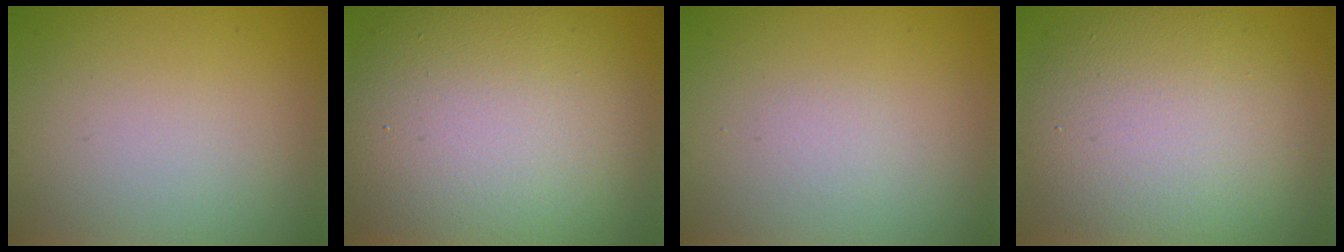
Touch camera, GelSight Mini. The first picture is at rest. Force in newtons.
{"total": 12.9, "press": 12.8, "slide": 1.3}
{"total": 0.6, "press": 0.6, "slide": 0.1}
{"total": 9.4, "press": 9.4, "slide": 0.9}